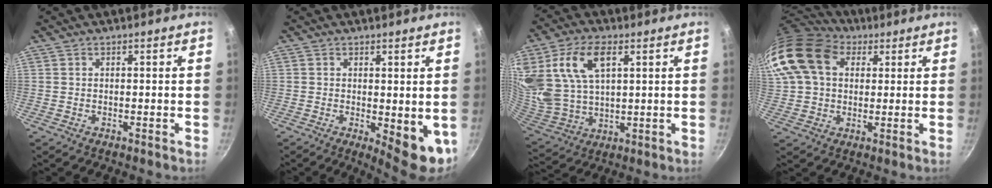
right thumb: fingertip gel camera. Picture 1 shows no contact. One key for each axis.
{"total": 7.6, "fx": -0.4, "fy": 2.9, "fz": 7.0, "tx": -0.073, "ty": -0.007, "tz": 0.003}
{"total": 18.1, "fx": 6.4, "fy": 10.9, "fz": 13.0, "tx": -0.261, "ty": -0.017, "tz": 0.134}
{"total": 18.9, "fx": 6.0, "fy": 13.8, "fz": 11.5, "tx": -0.244, "ty": 0.028, "tz": 0.097}